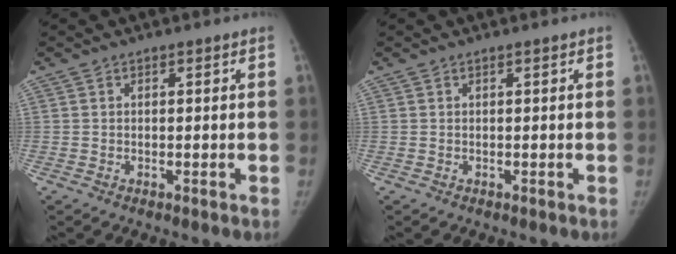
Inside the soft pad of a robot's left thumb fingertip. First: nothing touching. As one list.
[{"total": 0.0}]